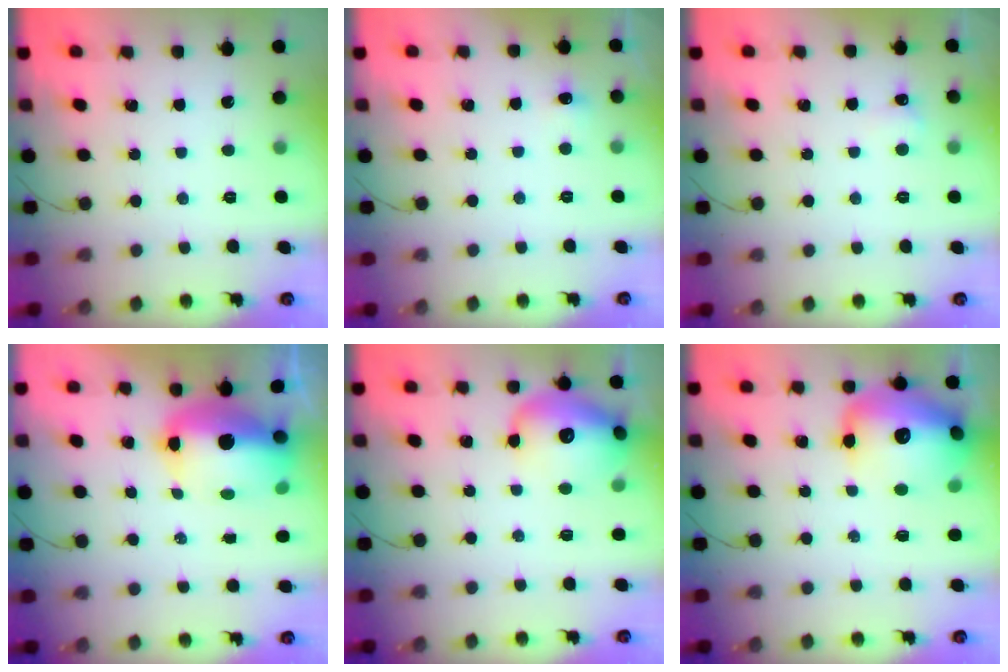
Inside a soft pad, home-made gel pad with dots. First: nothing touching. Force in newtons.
{"total": 3.9, "press": 3.8, "slide": 1.0}
{"total": 4.0, "press": 3.9, "slide": 1.2}
{"total": 13.7, "press": 13.3, "slide": 3.3}
{"total": 17.0, "press": 16.9, "slide": 2.0}
{"total": 22.0, "press": 21.8, "slide": 3.3}